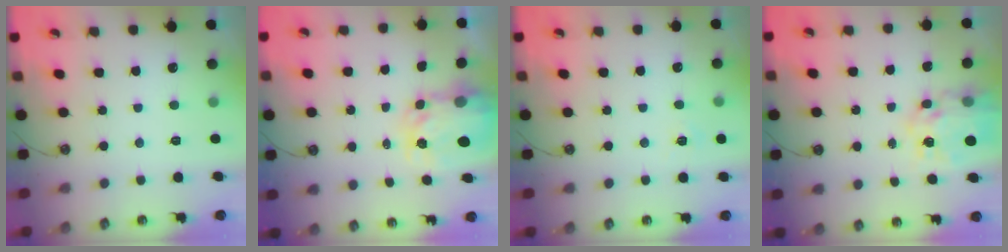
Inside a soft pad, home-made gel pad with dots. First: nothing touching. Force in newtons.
{"total": 5.5, "press": 5.5, "slide": 0.3}
{"total": 3.8, "press": 3.8, "slide": 0.5}
{"total": 12.3, "press": 12.2, "slide": 1.2}